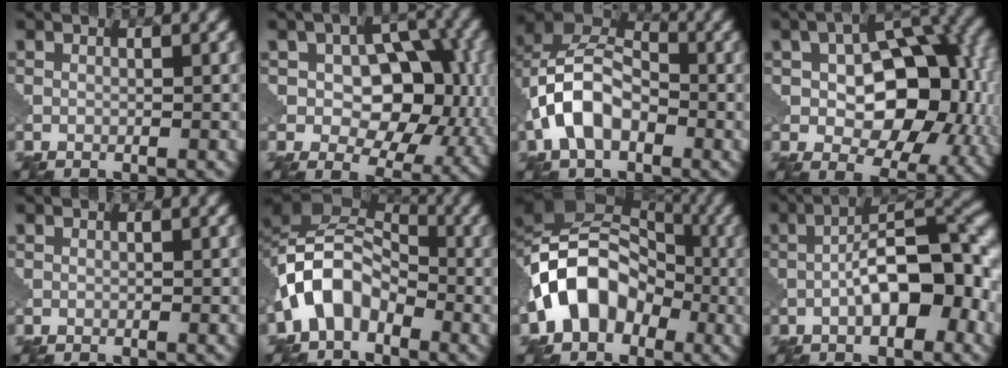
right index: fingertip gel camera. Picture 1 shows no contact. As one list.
[{"total": 11.0, "force": [0.9, 6.8, 8.6], "torque": [-0.116, 0.004, 0.008]}, {"total": 7.9, "force": [-2.2, 5.0, 5.7], "torque": [-0.110, 0.019, -0.055]}, {"total": 13.1, "force": [0.9, 8.1, 10.3], "torque": [-0.129, 0.005, 0.015]}, {"total": 0.0}, {"total": 7.2, "force": [-2.9, 4.7, 4.6], "torque": [-0.083, 0.015, -0.072]}, {"total": 9.7, "force": [-2.8, 7.2, 5.8], "torque": [-0.092, 0.010, -0.069]}, {"total": 9.0, "force": [-2.2, 3.3, 8.1], "torque": [-0.120, 0.019, -0.038]}]